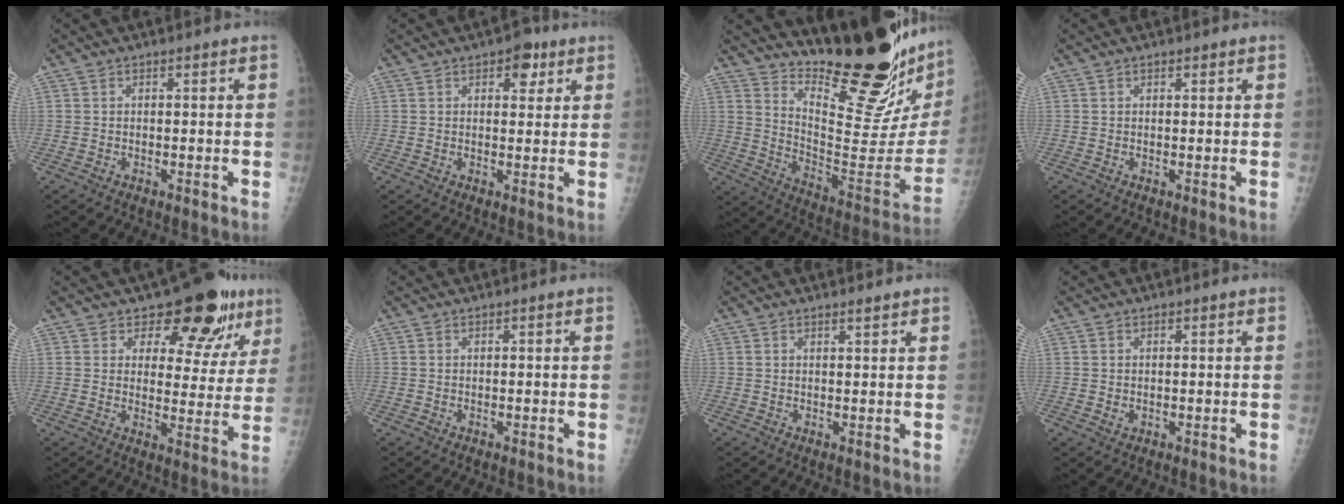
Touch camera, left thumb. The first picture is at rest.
{"total": 4.6, "force": [2.4, 2.7, 2.8], "torque": [-0.011, -0.006, 0.025]}
{"total": 28.7, "force": [22.6, 5.0, 17.0], "torque": [-0.228, -0.186, 0.325]}
{"total": 0.6, "force": [0.5, 0.3, 0.1], "torque": [0.001, -0.003, 0.005]}
{"total": 13.2, "force": [9.0, 7.1, 6.5], "torque": [-0.029, -0.054, 0.113]}
{"total": 0.0}
{"total": 1.0, "force": [0.9, 0.1, 0.4], "torque": [-0.004, -0.008, 0.016]}
{"total": 1.0, "force": [0.1, 0.9, 0.5], "torque": [-0.007, -0.001, 0.005]}